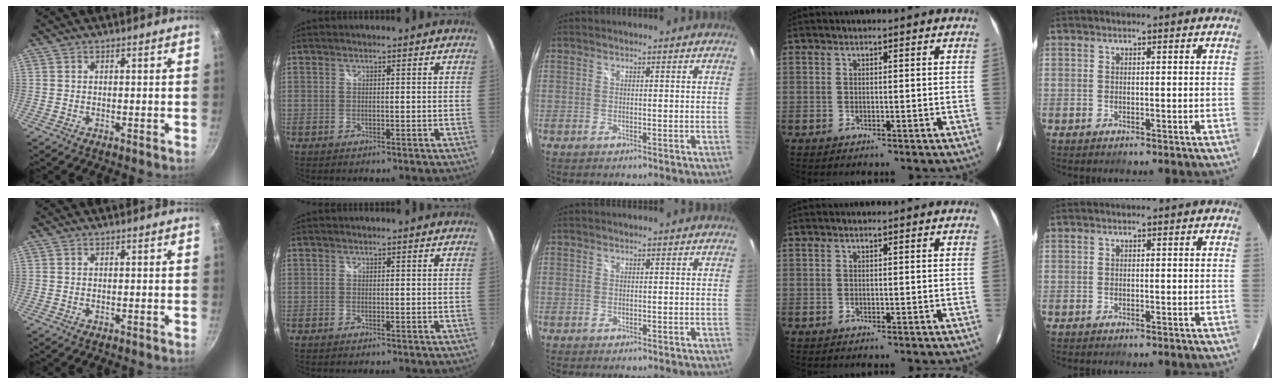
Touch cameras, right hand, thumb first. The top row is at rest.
{}